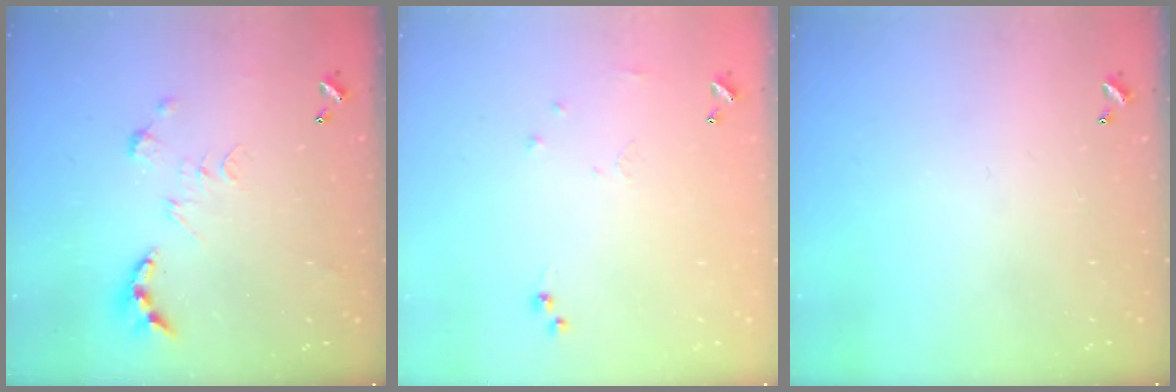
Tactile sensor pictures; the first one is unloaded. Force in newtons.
{"total": 6.2, "press": 6.2, "slide": 0.9}
{"total": 0.0}